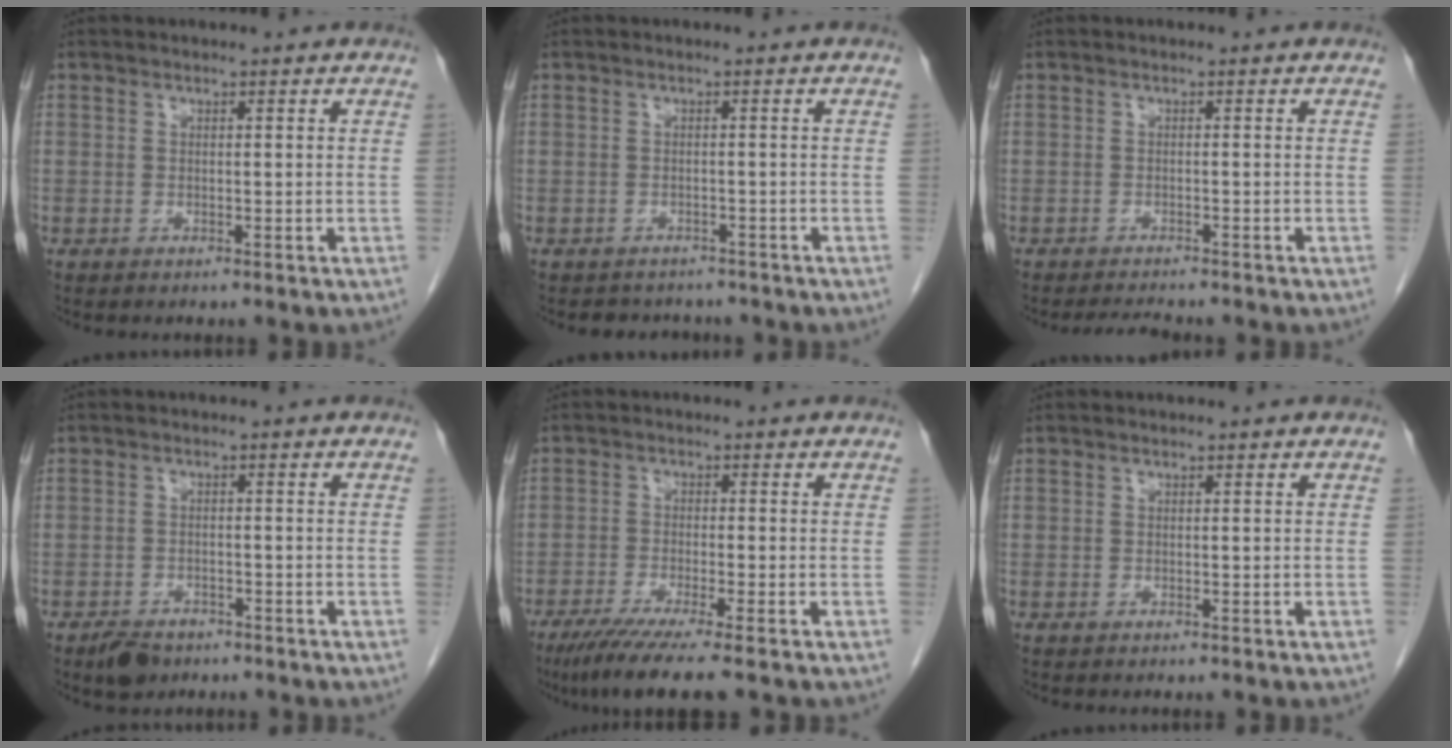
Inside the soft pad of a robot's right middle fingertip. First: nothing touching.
{"total": 4.2, "force": [-3.8, 2.0, 0.3], "torque": [-0.004, 0.006, -0.047]}
{"total": 2.7, "force": [-2.6, 0.1, 0.7], "torque": [-0.015, -0.010, -0.040]}
{"total": 3.7, "force": [-2.8, 2.0, 1.4], "torque": [-0.027, -0.001, -0.041]}
{"total": 7.8, "force": [-5.8, -0.6, 5.1], "torque": [-0.079, -0.021, -0.096]}
{"total": 0.0}